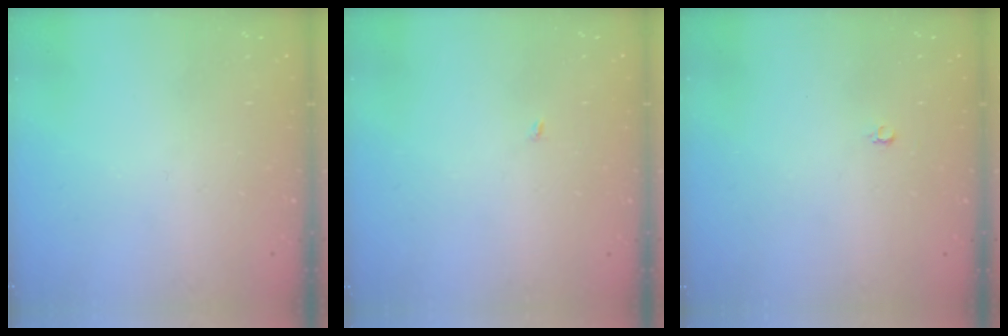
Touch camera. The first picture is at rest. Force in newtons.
{"total": 1.9, "press": 1.9, "slide": 0.2}
{"total": 2.2, "press": 2.2, "slide": 0.2}